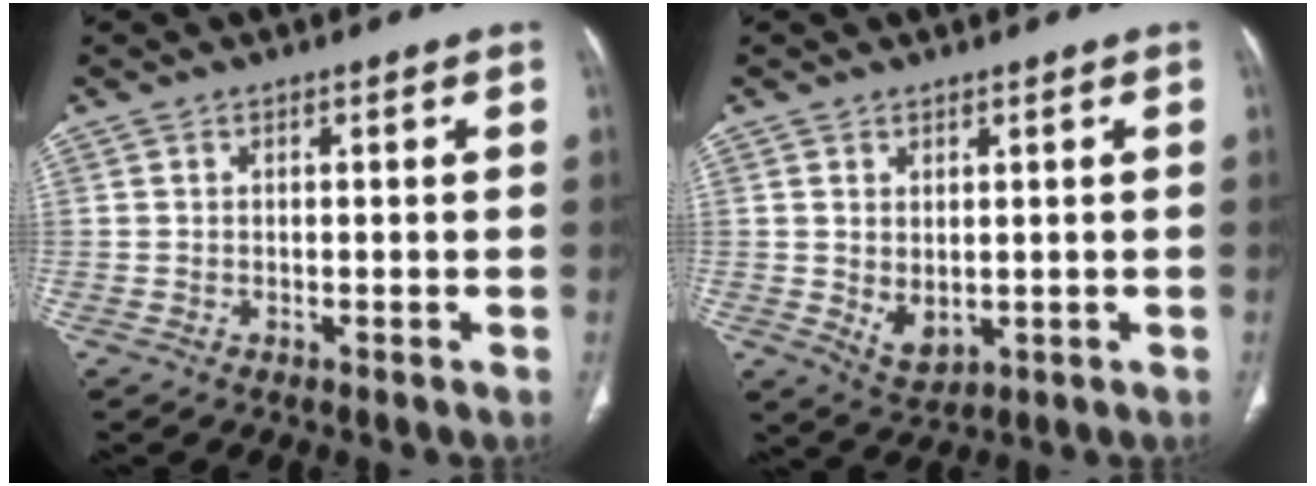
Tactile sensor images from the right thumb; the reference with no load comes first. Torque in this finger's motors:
{"motor_torque": [-0.53, 0.20, 0.33, 0.57, 0.16]}